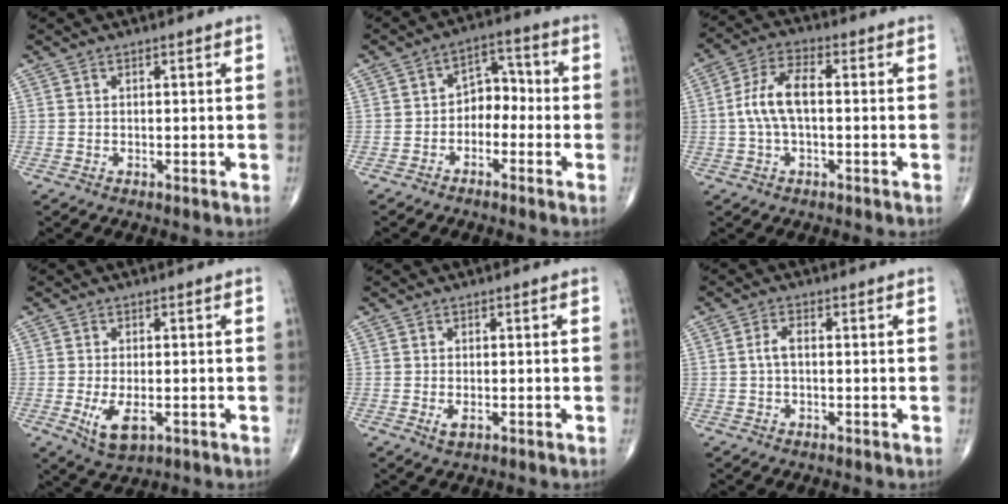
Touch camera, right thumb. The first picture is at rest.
{"total": 6.0, "force": [-1.8, 4.3, 3.7], "torque": [-0.028, 0.038, -0.045]}
{"total": 8.4, "force": [-0.1, 3.9, 7.4], "torque": [-0.159, 0.026, -0.007]}
{"total": 5.8, "force": [-1.6, 2.9, 4.8], "torque": [-0.090, -0.012, -0.021]}
{"total": 1.7, "force": [-0.4, 0.8, 1.4], "torque": [-0.029, -0.004, -0.007]}
{"total": 2.4, "force": [0.0, 1.2, 2.1], "torque": [-0.044, 0.008, -0.003]}